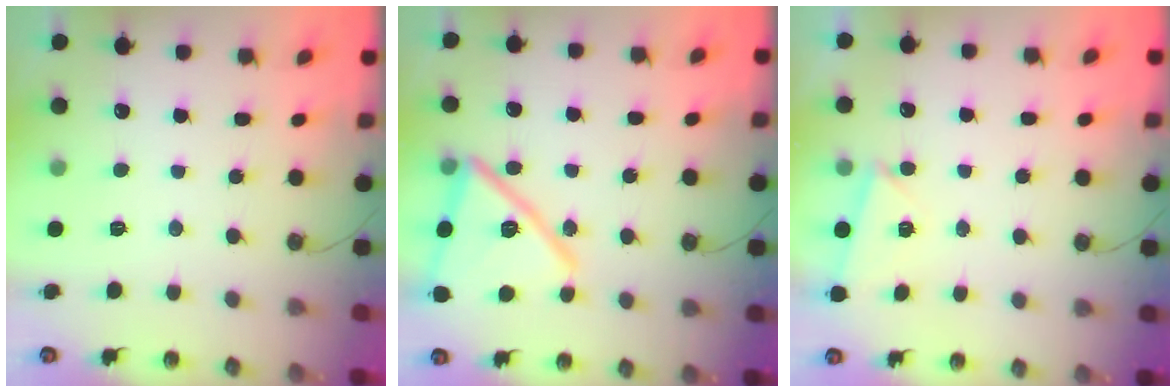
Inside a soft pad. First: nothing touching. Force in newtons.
{"total": 20.3, "press": 20.2, "slide": 2.3}
{"total": 3.7, "press": 3.4, "slide": 1.4}